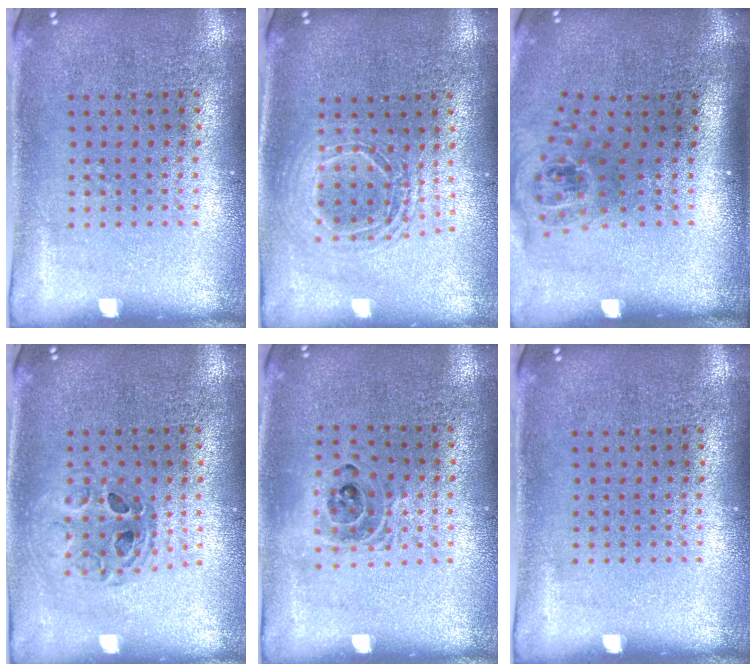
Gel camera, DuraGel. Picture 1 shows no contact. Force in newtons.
{"total": 1.6, "press": 1.3, "slide": 0.8}
{"total": 1.6, "press": 1.2, "slide": 1.1}
{"total": 0.7, "press": 0.7, "slide": 0.1}
{"total": 1.3, "press": 1.2, "slide": 0.5}
{"total": 0.0}